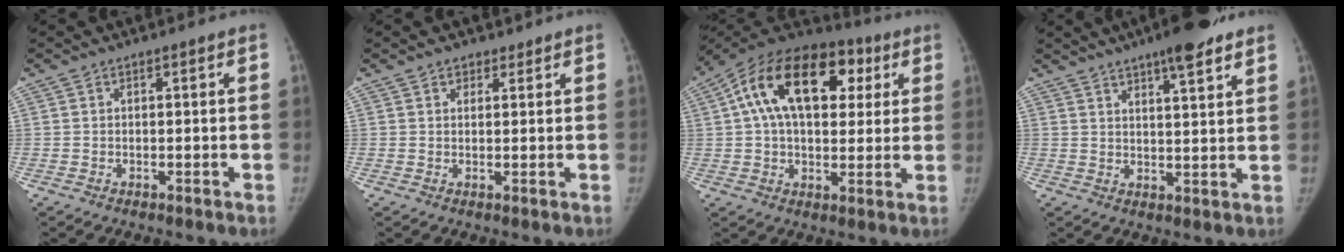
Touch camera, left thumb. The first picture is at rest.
{"total": 2.0, "force": [1.6, 1.1, 0.2], "torque": [0.007, -0.008, 0.023]}
{"total": 22.5, "force": [7.0, 13.5, 16.6], "torque": [-0.254, 0.026, 0.102]}
{"total": 9.7, "force": [6.8, 2.0, 6.7], "torque": [-0.087, -0.027, 0.100]}